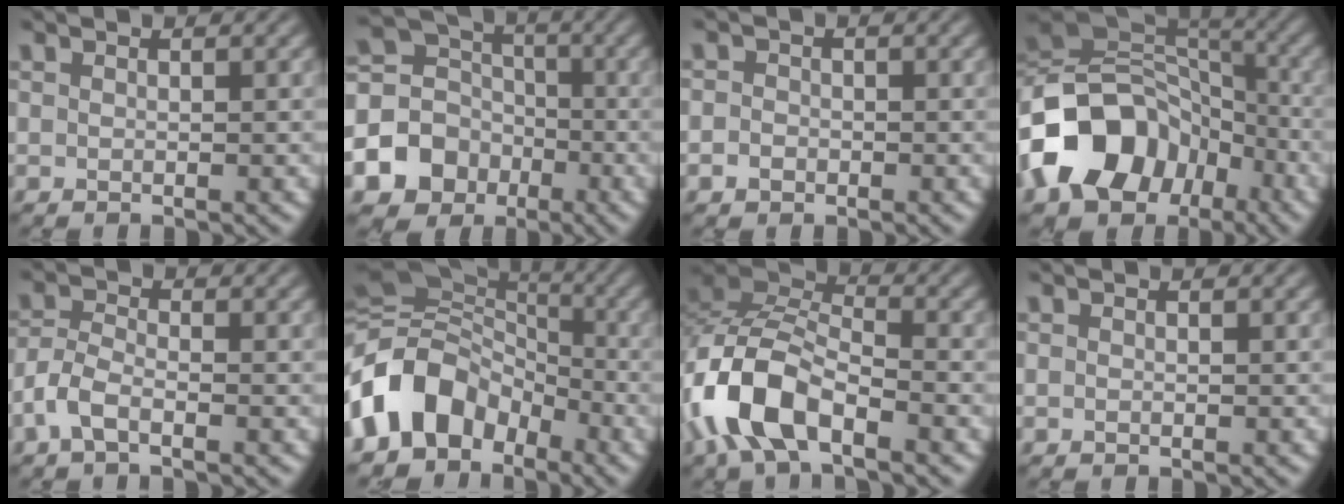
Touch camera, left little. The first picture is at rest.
{"total": 8.8, "force": [-3.2, 7.6, 3.0], "torque": [-0.071, -0.005, -0.078]}
{"total": 1.5, "force": [-0.5, 1.3, 0.5], "torque": [0.002, 0.000, -0.015]}
{"total": 14.5, "force": [-6.6, 10.7, 7.3], "torque": [-0.151, 0.006, -0.128]}
{"total": 2.6, "force": [-1.5, 1.1, 1.9], "torque": [-0.045, 0.004, -0.042]}
{"total": 9.6, "force": [-4.1, 7.2, 4.9], "torque": [-0.083, 0.017, -0.098]}
{"total": 8.9, "force": [-4.5, 4.3, 6.3], "torque": [-0.132, 0.009, -0.100]}
{"total": 0.0}